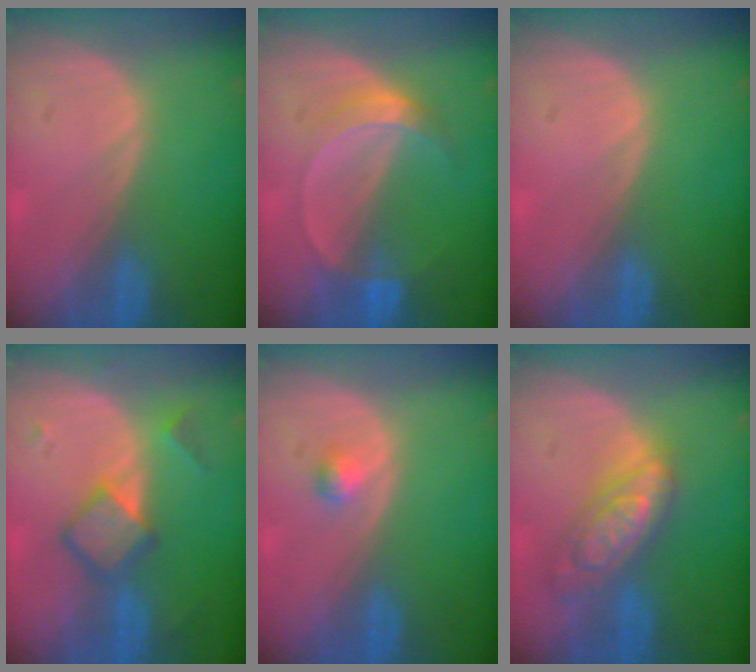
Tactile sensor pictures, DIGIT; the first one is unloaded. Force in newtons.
{"total": 5.0, "press": 4.5, "slide": 2.2}
{"total": 0.0}
{"total": 5.4, "press": 5.4, "slide": 0.1}
{"total": 1.3, "press": 1.2, "slide": 0.1}
{"total": 7.2, "press": 7.2, "slide": 0.6}